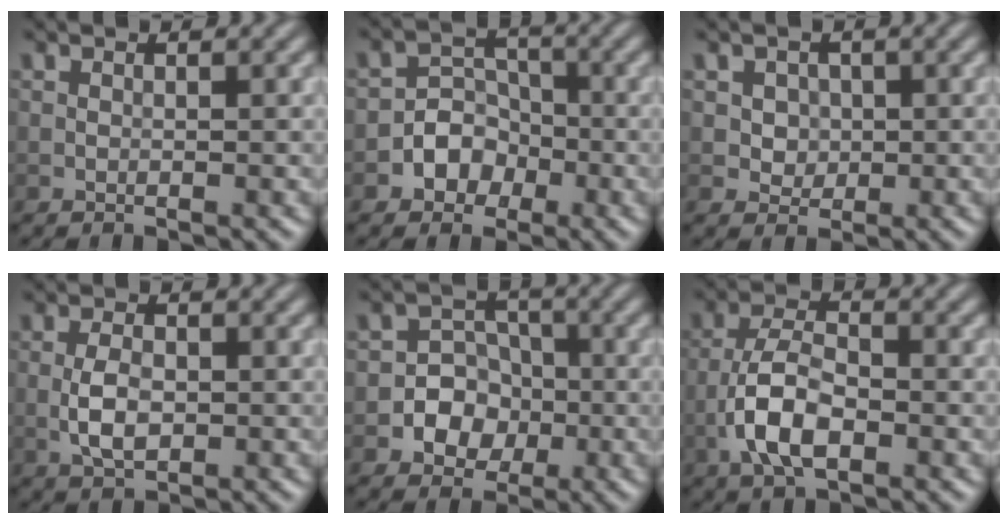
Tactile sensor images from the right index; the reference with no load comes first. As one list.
[{"total": 3.8, "force": [-1.6, 3.2, 1.2], "torque": [0.015, 0.013, -0.045]}, {"total": 2.4, "force": [0.6, 2.1, 1.1], "torque": [-0.015, 0.002, 0.016]}, {"total": 3.1, "force": [-0.5, 1.7, 2.5], "torque": [-0.049, 0.002, -0.011]}, {"total": 4.7, "force": [-1.3, 4.2, 1.6], "torque": [0.011, 0.013, -0.044]}, {"total": 5.2, "force": [-2.0, 2.4, 4.1], "torque": [-0.081, 0.005, -0.044]}]